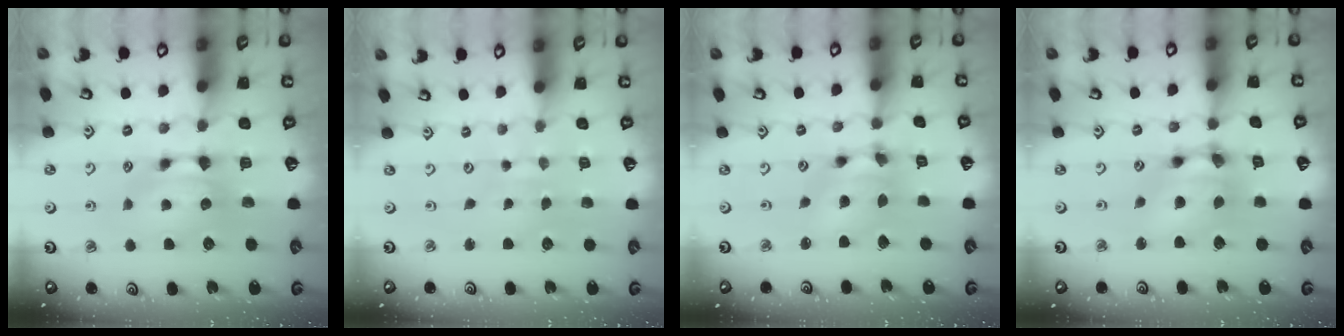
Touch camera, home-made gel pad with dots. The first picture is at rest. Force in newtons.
{"total": 5.3, "press": 5.2, "slide": 0.2}
{"total": 6.0, "press": 5.6, "slide": 2.1}
{"total": 6.6, "press": 6.3, "slide": 1.9}